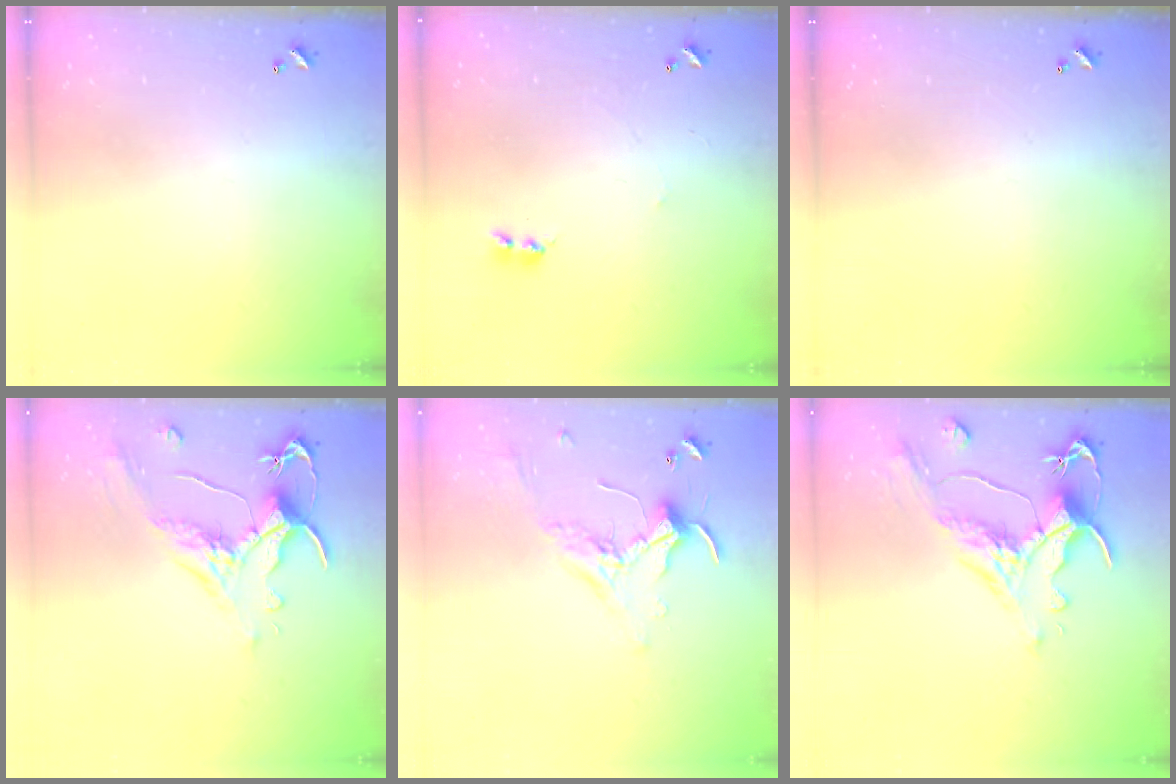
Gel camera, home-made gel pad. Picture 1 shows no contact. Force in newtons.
{"total": 2.2, "press": 2.1, "slide": 0.5}
{"total": 0.0}
{"total": 1.6, "press": 1.1, "slide": 1.2}
{"total": 1.7, "press": 1.6, "slide": 0.2}
{"total": 1.6, "press": 0.4, "slide": 1.5}